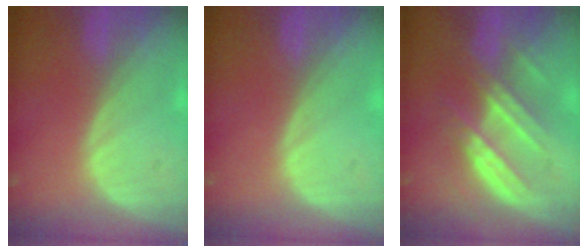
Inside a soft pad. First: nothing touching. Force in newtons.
{"total": 0.0}
{"total": 7.4, "press": 7.1, "slide": 2.0}